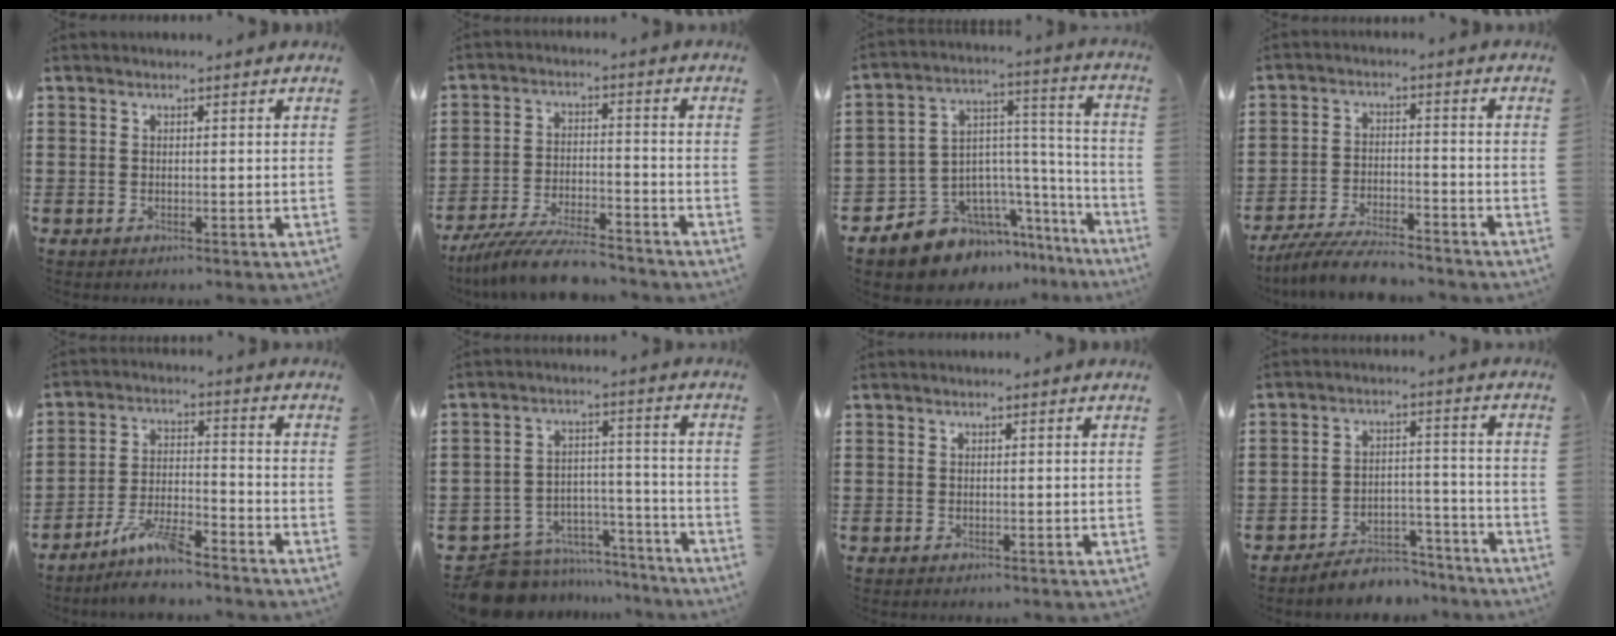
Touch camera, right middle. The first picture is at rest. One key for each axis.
{"total": 8.4, "fx": -7.6, "fy": 0.8, "fz": 3.5, "tx": -0.070, "ty": 0.005, "tz": -0.144}
{"total": 9.7, "fx": -7.7, "fy": 5.7, "fz": 1.2, "tx": -0.049, "ty": 0.000, "tz": -0.143}
{"total": 6.7, "fx": -6.2, "fy": 0.7, "fz": 2.3, "tx": -0.045, "ty": 0.001, "tz": -0.118}
{"total": 7.4, "fx": -6.1, "fy": 1.3, "fz": 4.0, "tx": -0.088, "ty": -0.003, "tz": -0.119}
{"total": 9.2, "fx": -8.6, "fy": 2.9, "fz": 1.5, "tx": -0.039, "ty": 0.027, "tz": -0.167}
{"total": 0.0}
{"total": 5.2, "fx": -5.1, "fy": 1.0, "fz": 0.3, "tx": -0.004, "ty": 0.015, "tz": -0.104}